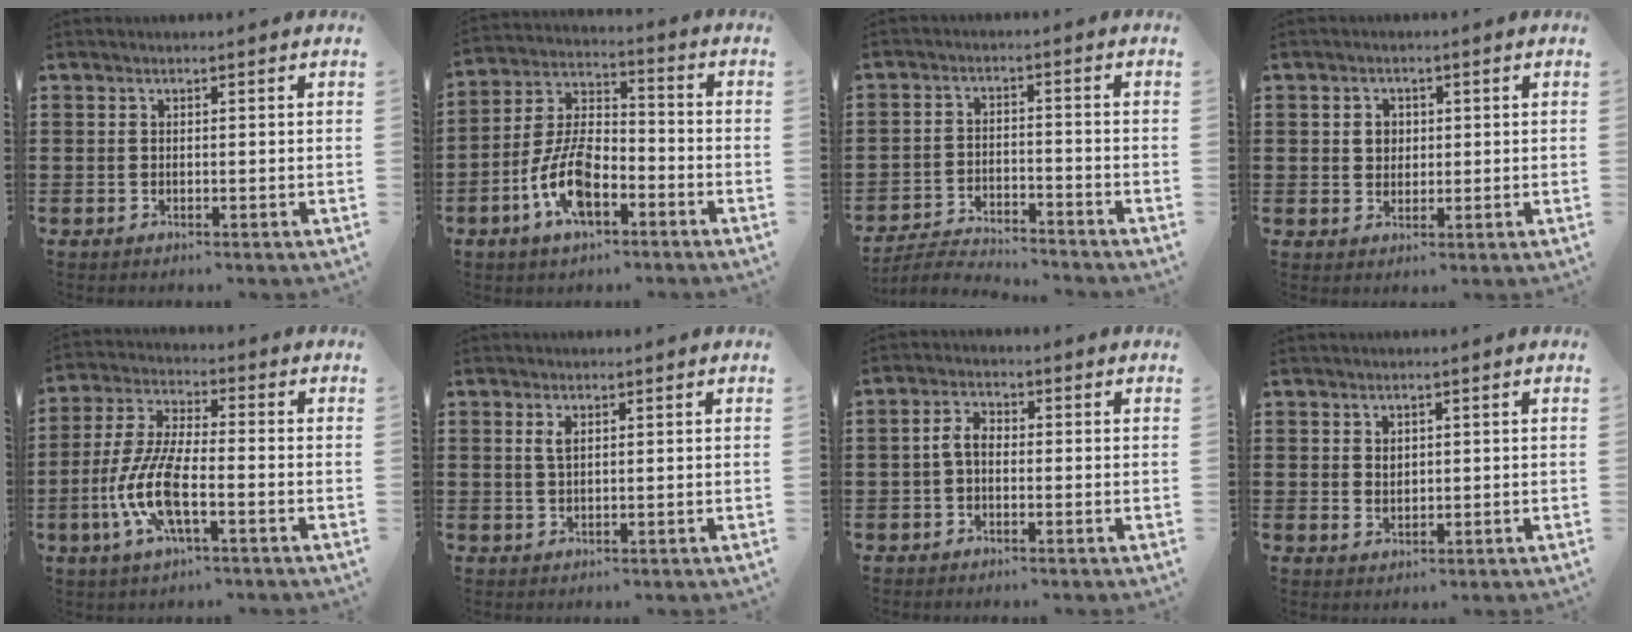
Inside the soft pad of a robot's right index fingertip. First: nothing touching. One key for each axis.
{"total": 9.8, "fx": -4.4, "fy": 4.8, "fz": 7.3, "tx": -0.166, "ty": 0.004, "tz": -0.084}
{"total": 4.1, "fx": -4.1, "fy": 0.2, "fz": 0.4, "tx": -0.019, "ty": 0.000, "tz": -0.088}
{"total": 2.4, "fx": 0.4, "fy": 2.2, "fz": 1.0, "tx": -0.028, "ty": 0.013, "tz": 0.006}
{"total": 9.8, "fx": -3.5, "fy": 3.0, "fz": 8.6, "tx": -0.204, "ty": -0.014, "tz": -0.070}
{"total": 1.8, "fx": 0.7, "fy": 0.7, "fz": 1.5, "tx": -0.033, "ty": 0.004, "tz": 0.012}
{"total": 3.3, "fx": -0.6, "fy": 1.9, "fz": 2.6, "tx": -0.066, "ty": 0.003, "tz": -0.017}
{"total": 1.4, "fx": 0.6, "fy": 1.1, "fz": 0.6, "tx": -0.014, "ty": 0.007, "tz": 0.012}